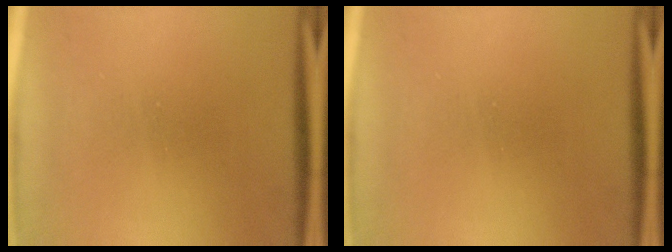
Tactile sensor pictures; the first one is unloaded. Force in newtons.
{"total": 0.0}